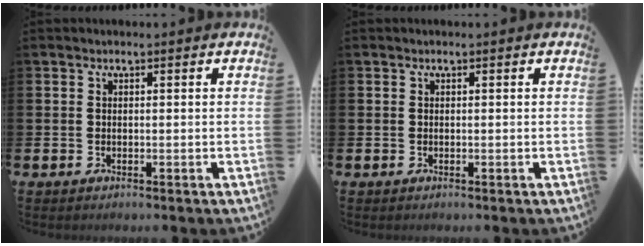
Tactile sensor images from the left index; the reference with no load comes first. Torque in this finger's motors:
{"motor_torque": [-0.27, -0.04, -0.03, -0.01]}